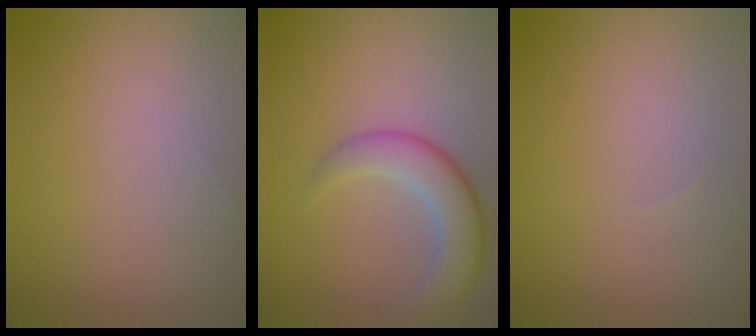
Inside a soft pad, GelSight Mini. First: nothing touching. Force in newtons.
{"total": 4.6, "press": 4.6, "slide": 0.3}
{"total": 0.0}